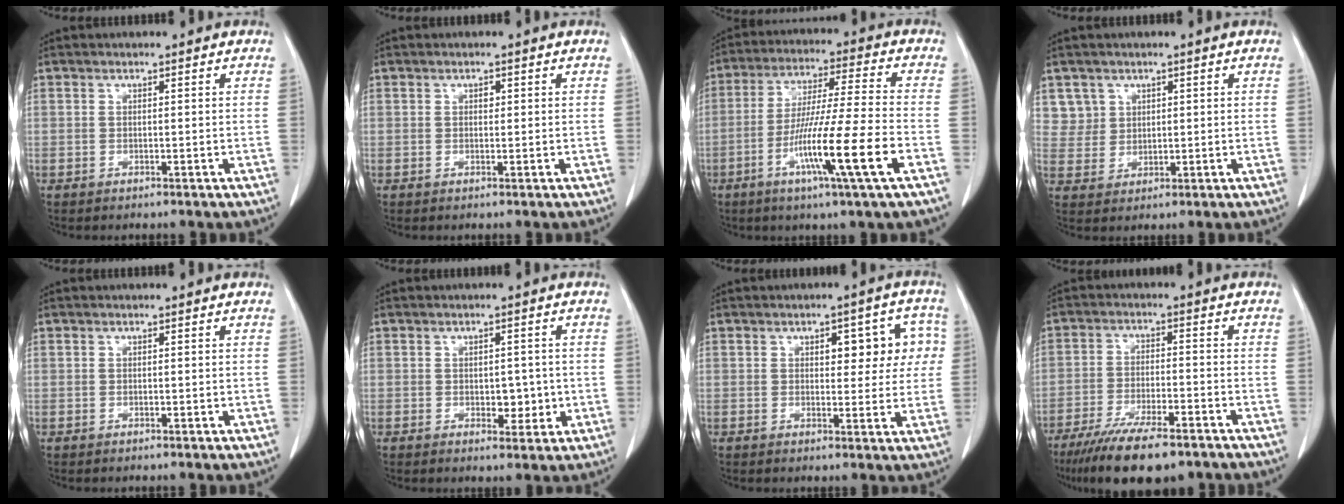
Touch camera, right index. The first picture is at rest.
{"total": 0.8, "force": [0.3, 0.5, 0.5], "torque": [-0.005, 0.000, 0.003]}
{"total": 14.4, "force": [-5.6, -1.1, 13.3], "torque": [-0.245, -0.019, -0.103]}
{"total": 4.3, "force": [2.3, 3.6, -0.4], "torque": [0.019, 0.001, 0.048]}
{"total": 0.0}
{"total": 3.6, "force": [-0.4, 2.3, 2.7], "torque": [-0.028, 0.001, 0.001]}
{"total": 7.7, "force": [2.1, 3.6, 6.5], "torque": [-0.061, 0.028, 0.023]}
{"total": 13.3, "force": [-10.0, 3.0, 8.2], "torque": [-0.136, -0.024, -0.163]}